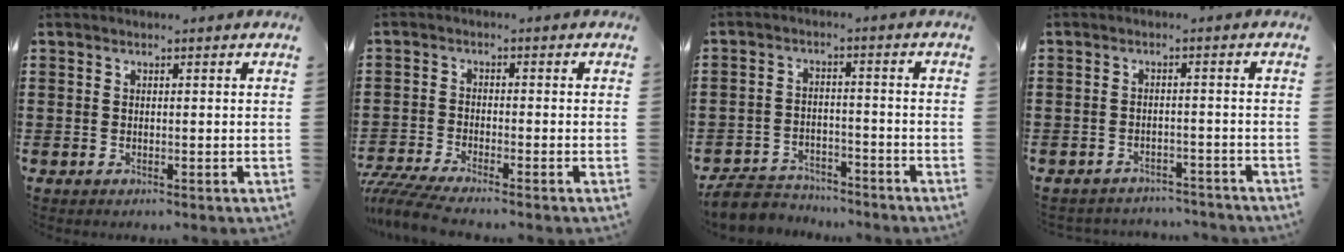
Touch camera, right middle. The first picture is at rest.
{"total": 4.1, "force": [-3.8, 0.0, 1.4], "torque": [-0.046, -0.016, -0.081]}
{"total": 5.0, "force": [-4.8, 1.3, 0.4], "torque": [-0.020, 0.008, -0.101]}
{"total": 2.6, "force": [-2.6, 0.3, -0.1], "torque": [-0.006, -0.001, -0.055]}